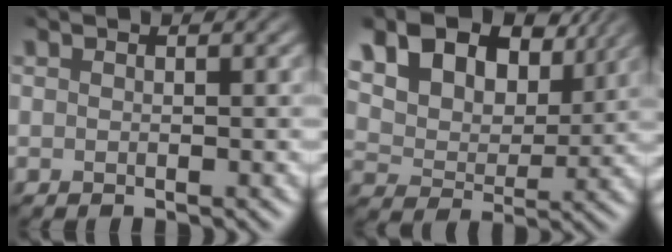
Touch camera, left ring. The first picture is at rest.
{"total": 16.8, "force": [9.1, 10.8, 9.1], "torque": [-0.186, 0.045, 0.171]}